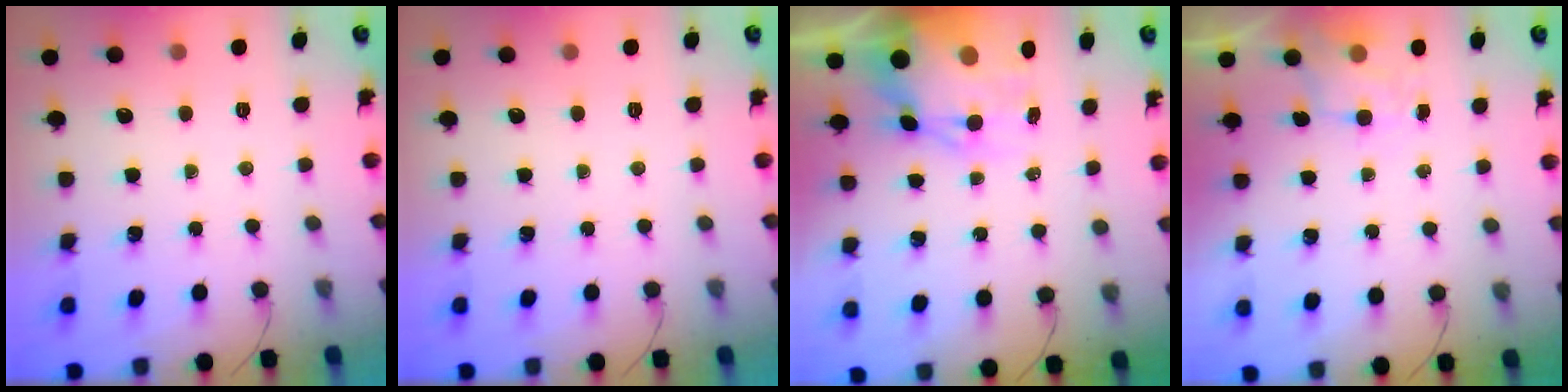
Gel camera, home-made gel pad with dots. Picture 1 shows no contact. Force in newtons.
{"total": 0.0}
{"total": 10.7, "press": 10.4, "slide": 2.8}
{"total": 1.9, "press": 1.6, "slide": 1.0}